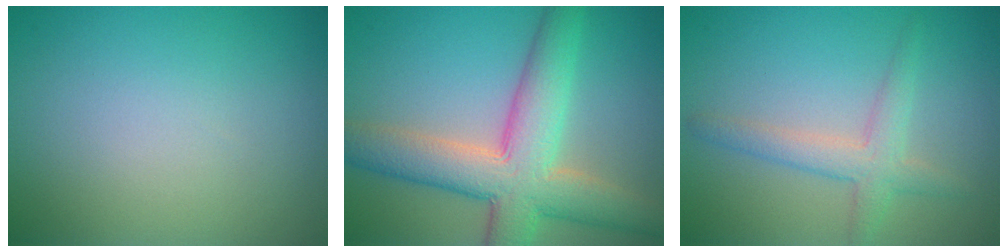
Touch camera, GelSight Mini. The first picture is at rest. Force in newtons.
{"total": 8.5, "press": 8.5, "slide": 0.5}
{"total": 1.9, "press": 1.8, "slide": 0.3}